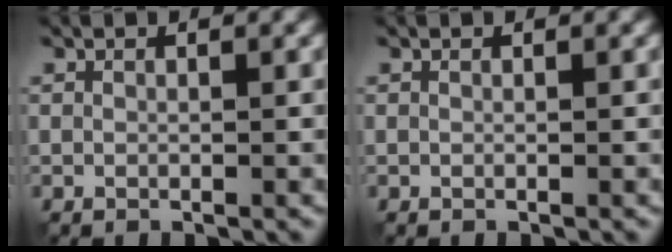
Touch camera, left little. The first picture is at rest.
{"total": 0.0}